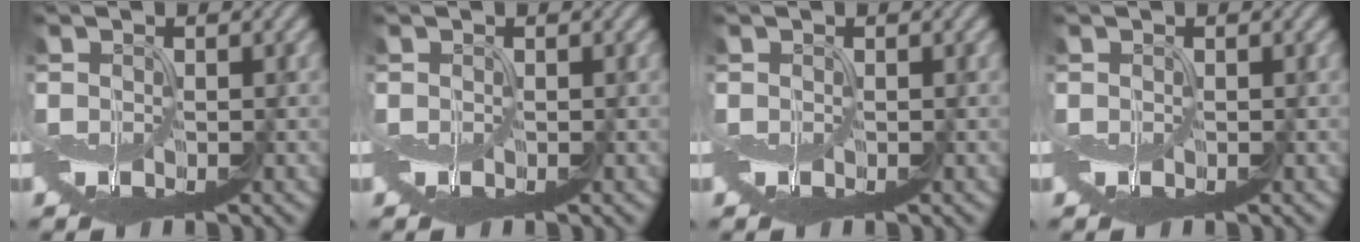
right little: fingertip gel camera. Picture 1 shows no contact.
{"total": 0.0}
{"total": 0.0}
{"total": 0.0}